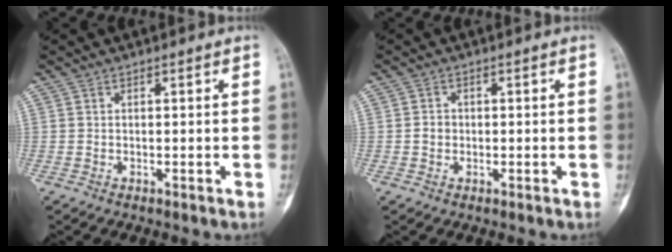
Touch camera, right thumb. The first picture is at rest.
{"total": 1.8, "force": [-0.2, 1.6, 0.8], "torque": [-0.005, 0.006, -0.006]}